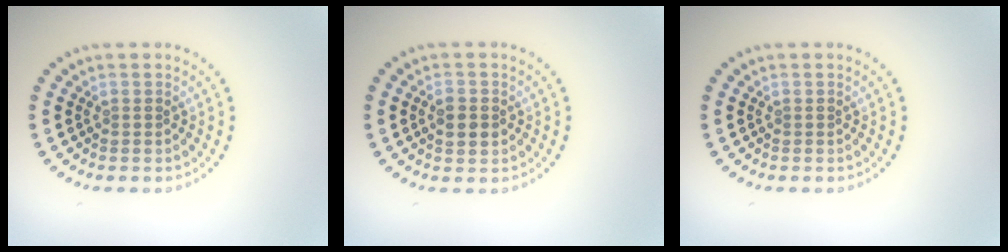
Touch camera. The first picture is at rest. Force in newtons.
{"total": 2.5, "press": 2.5, "slide": 0.2}
{"total": 0.0}